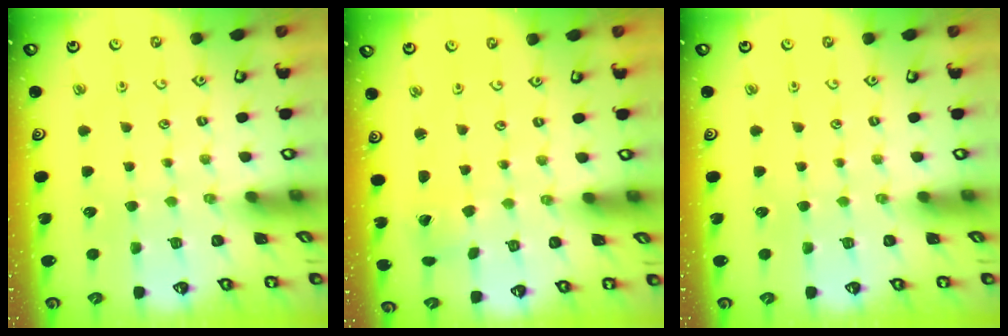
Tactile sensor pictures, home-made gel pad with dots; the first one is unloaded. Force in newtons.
{"total": 0.0}
{"total": 0.0}